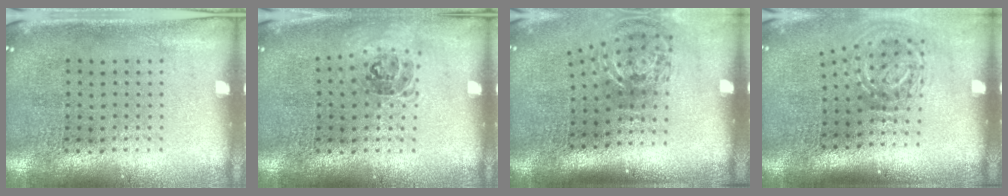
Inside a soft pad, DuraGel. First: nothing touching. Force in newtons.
{"total": 1.0, "press": 0.8, "slide": 0.5}
{"total": 1.7, "press": 1.2, "slide": 1.2}
{"total": 2.0, "press": 1.2, "slide": 1.6}